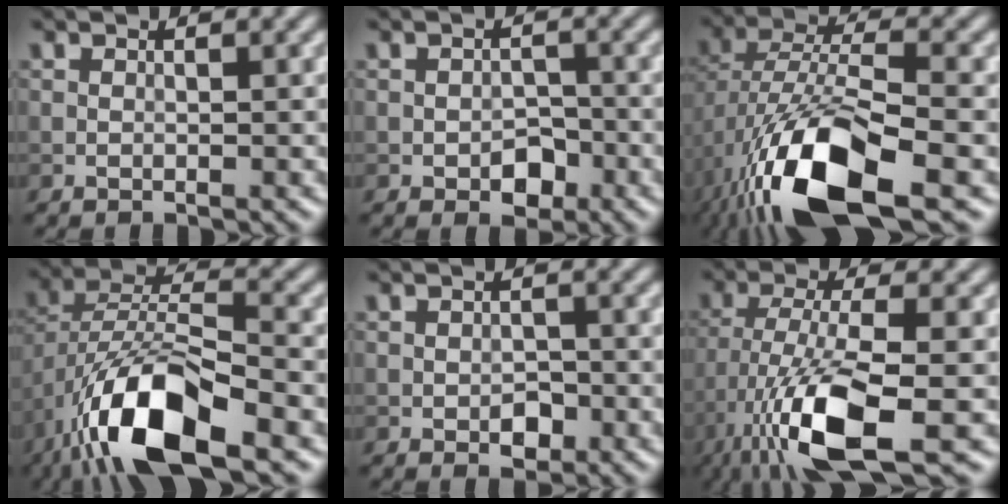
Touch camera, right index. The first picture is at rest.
{"total": 2.4, "force": [-1.0, 1.6, 1.4], "torque": [-0.018, -0.002, -0.015]}
{"total": 13.1, "force": [-6.5, 4.8, 10.3], "torque": [-0.206, -0.009, -0.116]}
{"total": 11.7, "force": [-6.1, 4.2, 9.0], "torque": [-0.177, -0.002, -0.116]}
{"total": 1.8, "force": [-0.6, 1.2, 1.2], "torque": [-0.018, -0.003, -0.010]}
{"total": 10.5, "force": [-5.0, 2.8, 8.8], "torque": [-0.174, -0.007, -0.094]}